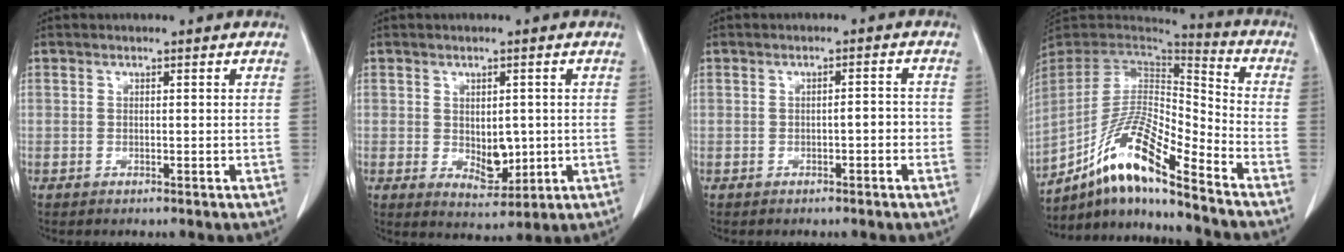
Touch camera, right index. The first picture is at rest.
{"total": 5.4, "force": [-0.2, 3.2, 4.3], "torque": [-0.066, -0.007, 0.013]}
{"total": 2.3, "force": [-0.5, 0.8, 2.1], "torque": [-0.027, 0.009, -0.006]}
{"total": 15.6, "force": [-10.8, 1.5, 11.2], "torque": [-0.207, 0.006, -0.197]}